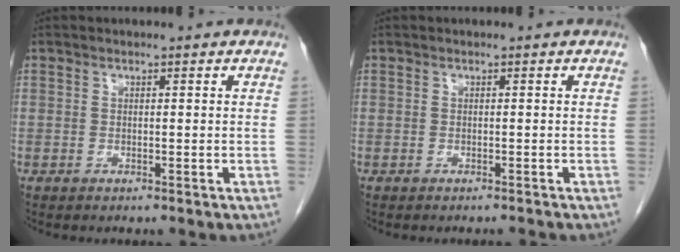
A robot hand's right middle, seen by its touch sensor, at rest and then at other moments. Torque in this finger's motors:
{"motor_torque": [-0.36, -0.07, -0.04, -0.01]}